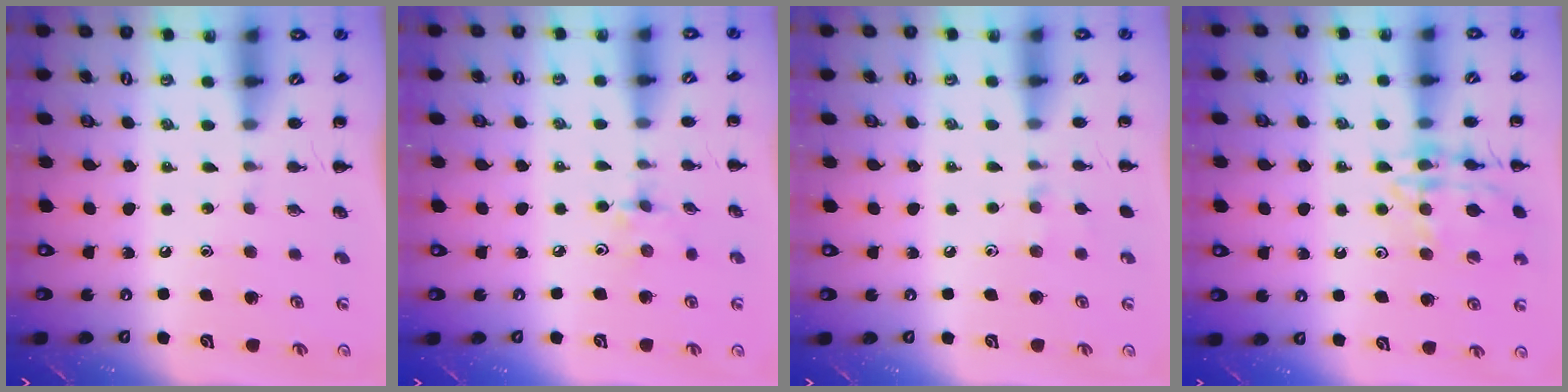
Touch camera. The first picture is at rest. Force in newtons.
{"total": 2.2, "press": 2.1, "slide": 0.6}
{"total": 4.4, "press": 4.1, "slide": 1.5}
{"total": 14.2, "press": 14.1, "slide": 1.4}